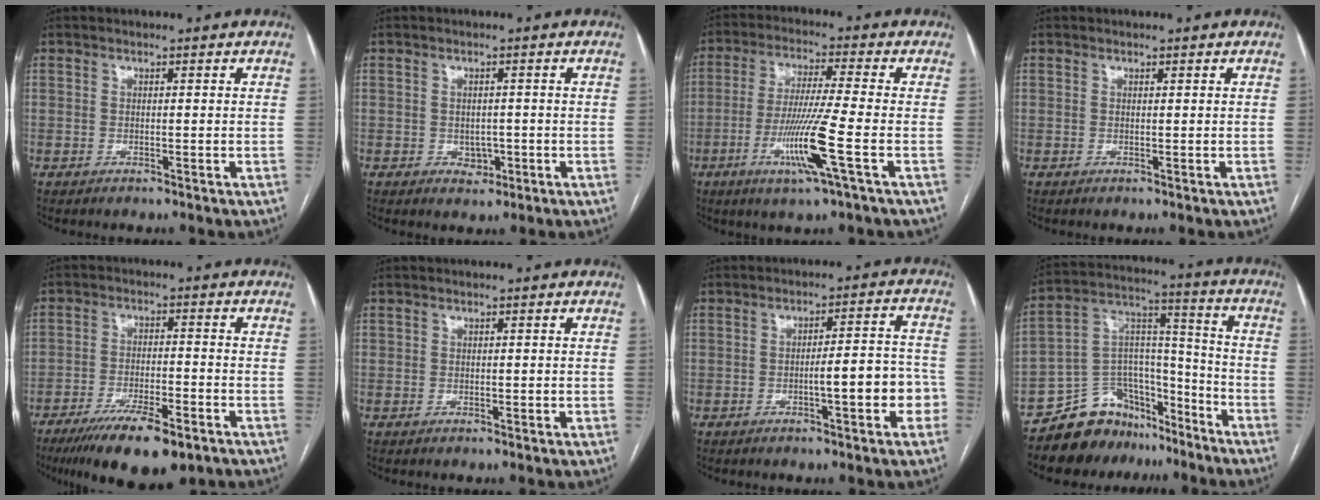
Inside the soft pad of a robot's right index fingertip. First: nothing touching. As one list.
[{"total": 2.3, "force": [-0.7, 1.8, 1.3], "torque": [-0.013, 0.003, -0.002]}, {"total": 10.8, "force": [-3.7, -1.1, 10.0], "torque": [-0.197, -0.020, -0.073]}, {"total": 0.0}, {"total": 12.1, "force": [-8.1, 3.2, 8.4], "torque": [-0.138, -0.018, -0.129]}, {"total": 0.6, "force": [0.1, 0.5, 0.4], "torque": [-0.008, 0.003, 0.004]}, {"total": 7.7, "force": [-2.4, 1.5, 7.2], "torque": [-0.091, 0.028, -0.029]}, {"total": 14.2, "force": [-11.6, 7.5, 3.4], "torque": [-0.047, 0.082, -0.195]}]